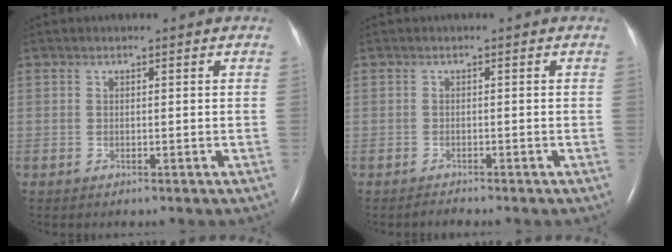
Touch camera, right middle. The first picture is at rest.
{"total": 0.8, "force": [-0.8, -0.1, 0.0], "torque": [-0.006, -0.005, -0.011]}